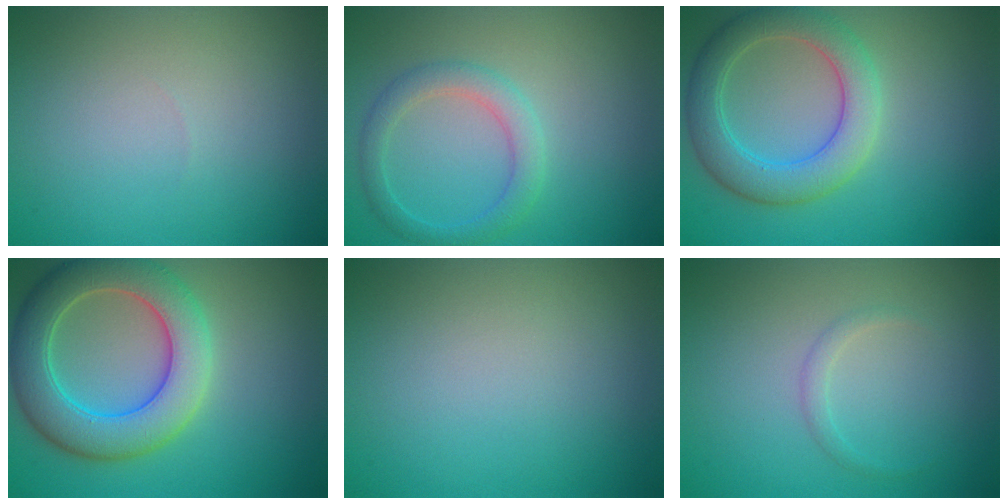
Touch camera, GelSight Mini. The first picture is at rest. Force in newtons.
{"total": 2.7, "press": 2.7, "slide": 0.2}
{"total": 5.4, "press": 5.4, "slide": 0.2}
{"total": 7.9, "press": 7.9, "slide": 0.3}
{"total": 0.0}
{"total": 0.9, "press": 0.9, "slide": 0.1}